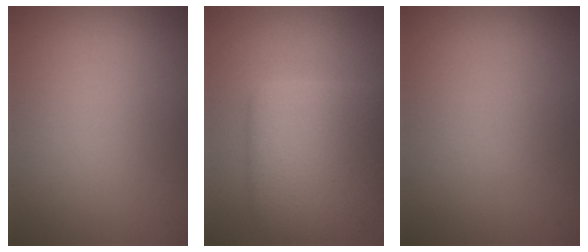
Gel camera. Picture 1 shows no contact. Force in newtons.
{"total": 6.6, "press": 6.6, "slide": 0.3}
{"total": 0.0}